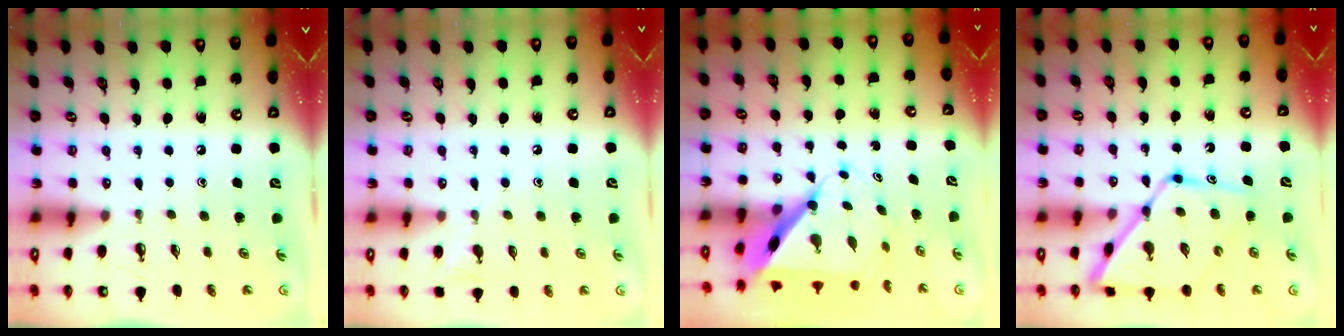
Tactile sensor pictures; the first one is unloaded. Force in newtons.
{"total": 6.9, "press": 6.8, "slide": 0.7}
{"total": 9.1, "press": 9.1, "slide": 0.5}
{"total": 14.1, "press": 14.1, "slide": 1.3}